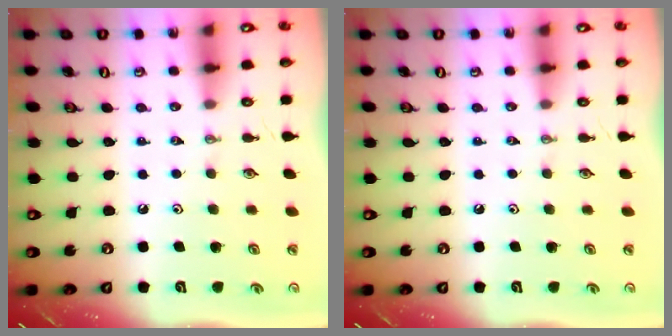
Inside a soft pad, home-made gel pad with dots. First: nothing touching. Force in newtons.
{"total": 0.0}